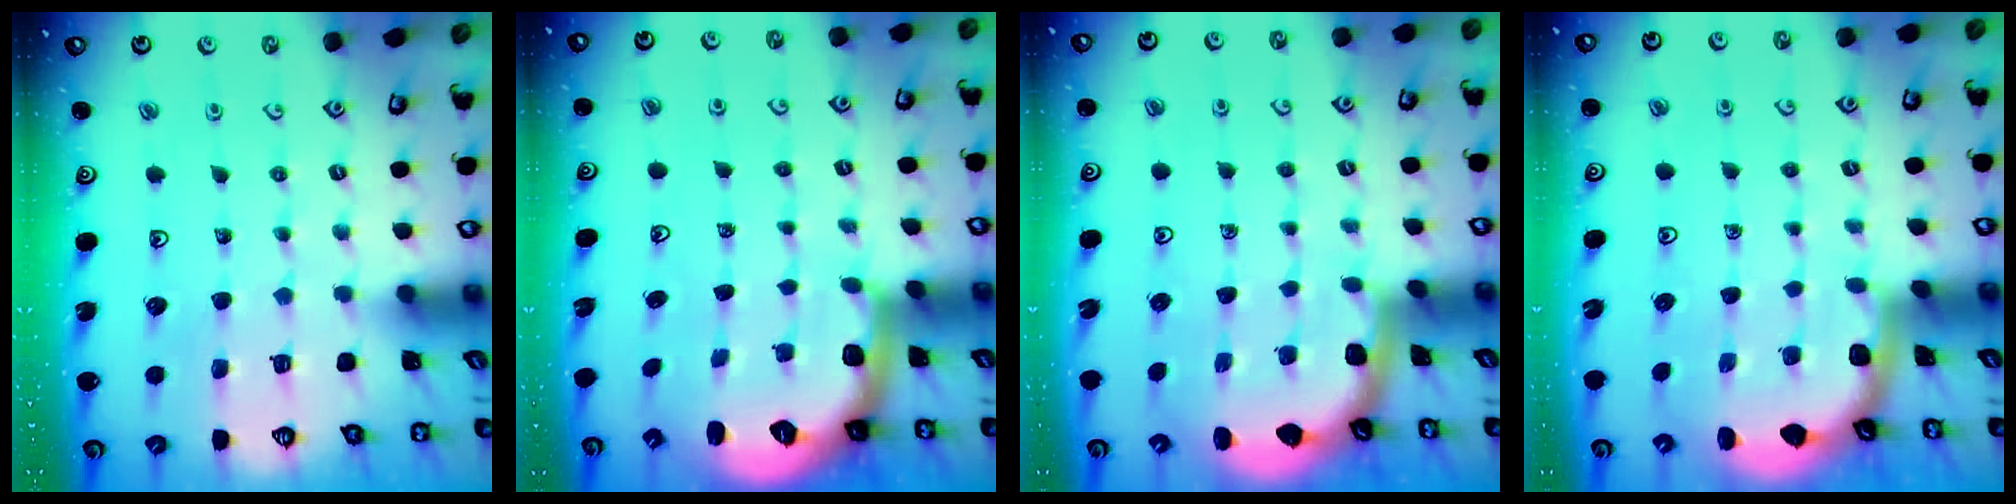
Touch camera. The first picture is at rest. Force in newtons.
{"total": 1.9, "press": 1.8, "slide": 0.5}
{"total": 1.7, "press": 1.6, "slide": 0.1}
{"total": 1.9, "press": 1.9, "slide": 0.0}